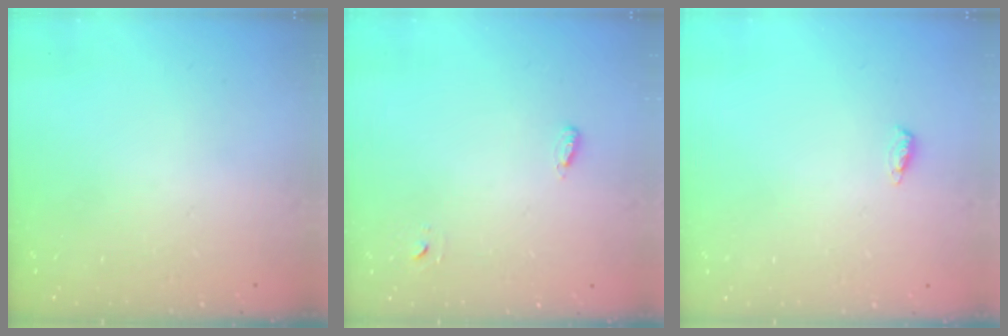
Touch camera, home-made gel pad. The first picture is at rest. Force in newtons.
{"total": 3.2, "press": 2.9, "slide": 1.4}
{"total": 4.9, "press": 4.4, "slide": 2.0}